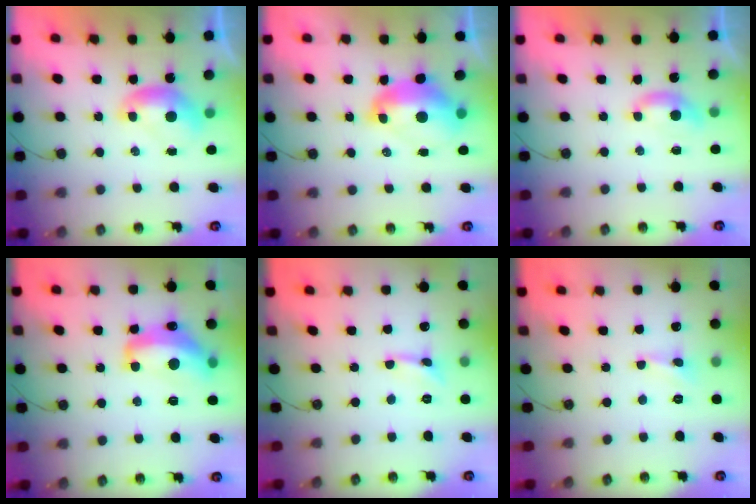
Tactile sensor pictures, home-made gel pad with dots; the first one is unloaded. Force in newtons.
{"total": 5.3, "press": 5.2, "slide": 0.8}
{"total": 1.7, "press": 1.6, "slide": 0.6}
{"total": 10.2, "press": 10.2, "slide": 1.0}
{"total": 0.7, "press": 0.6, "slide": 0.2}
{"total": 1.1, "press": 1.0, "slide": 0.4}